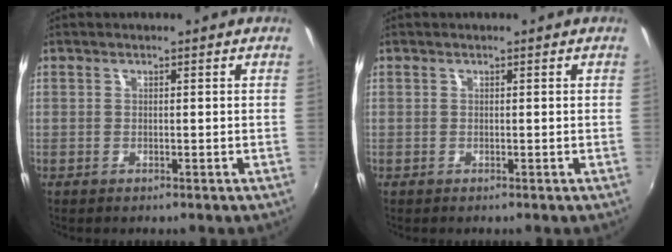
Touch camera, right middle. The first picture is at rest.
{"total": 0.0}